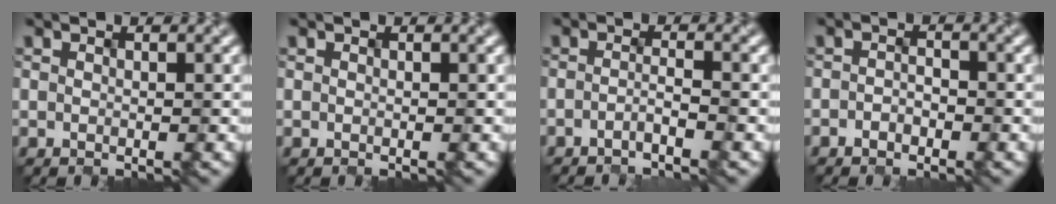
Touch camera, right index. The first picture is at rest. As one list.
[{"total": 0.0}, {"total": 1.5, "force": [-1.2, 0.1, 1.0], "torque": [-0.016, 0.004, -0.029]}, {"total": 1.6, "force": [-0.9, 1.0, 1.0], "torque": [-0.016, 0.002, -0.019]}]